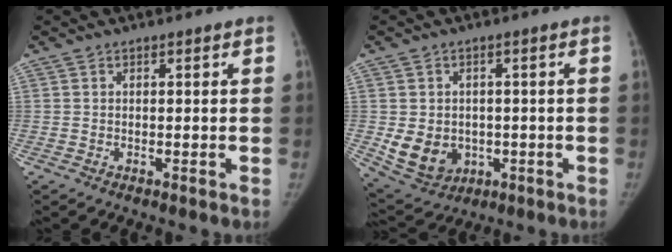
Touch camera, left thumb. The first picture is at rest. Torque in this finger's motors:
{"motor_torque": [0.06, 0.11, 0.48, -0.48, 0.03]}